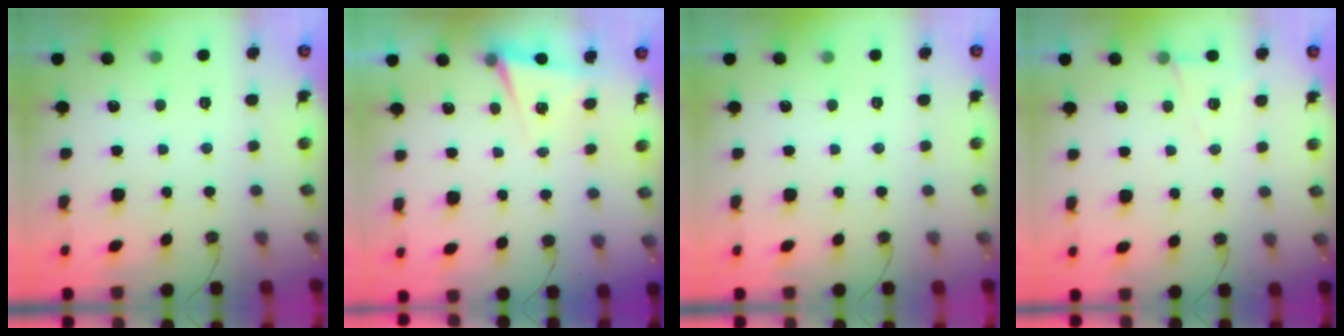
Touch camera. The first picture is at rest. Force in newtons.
{"total": 2.5, "press": 1.8, "slide": 1.8}
{"total": 0.0}
{"total": 5.4, "press": 3.1, "slide": 4.5}